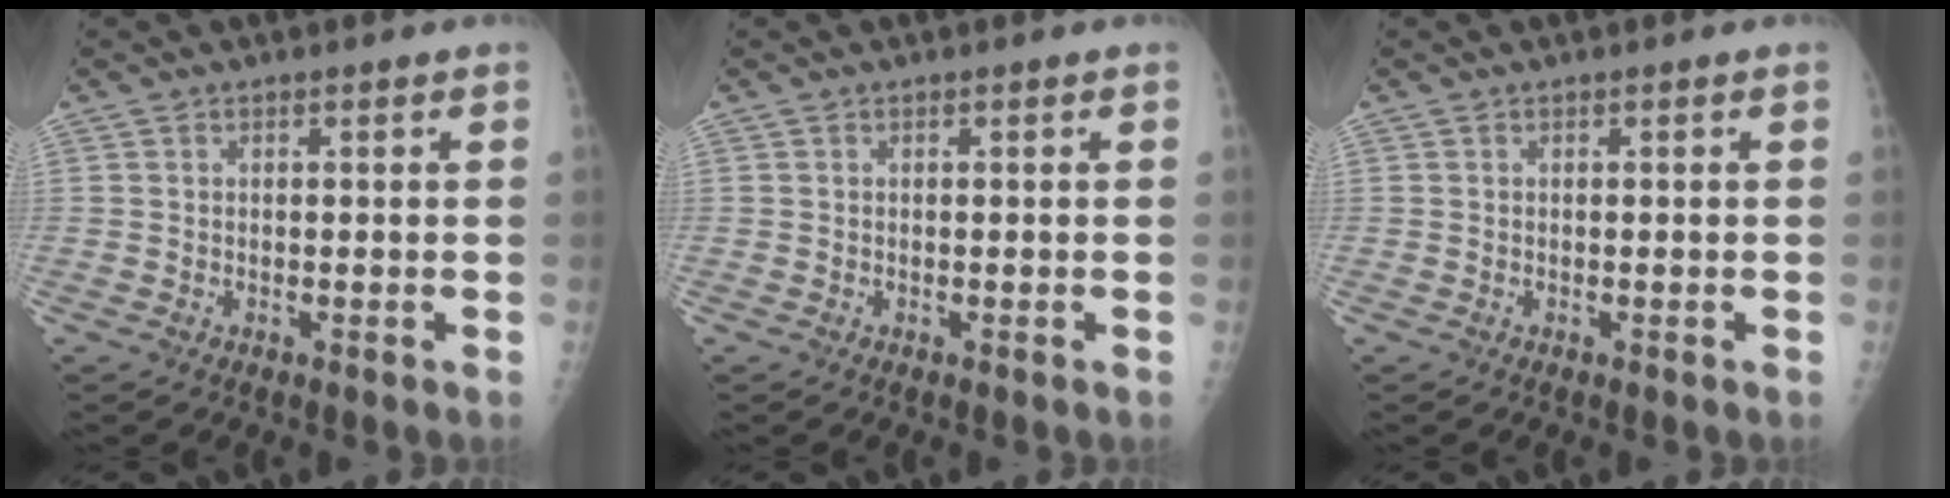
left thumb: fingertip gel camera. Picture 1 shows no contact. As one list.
[{"total": 0.0}, {"total": 0.0}]